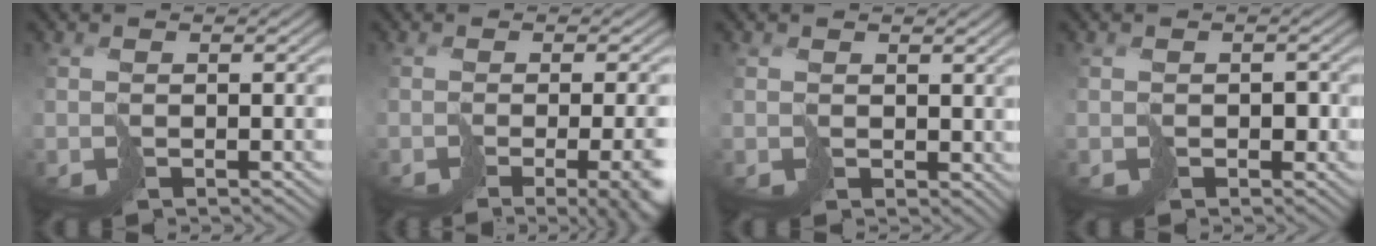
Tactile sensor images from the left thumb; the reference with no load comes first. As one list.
[{"total": 10.9, "force": [-3.7, 4.2, 9.3], "torque": [-0.088, -0.014, -0.029]}, {"total": 1.6, "force": [0.9, 1.1, 0.6], "torque": [-0.015, -0.003, 0.017]}, {"total": 1.4, "force": [-0.3, 1.2, 0.7], "torque": [-0.016, -0.007, -0.007]}]